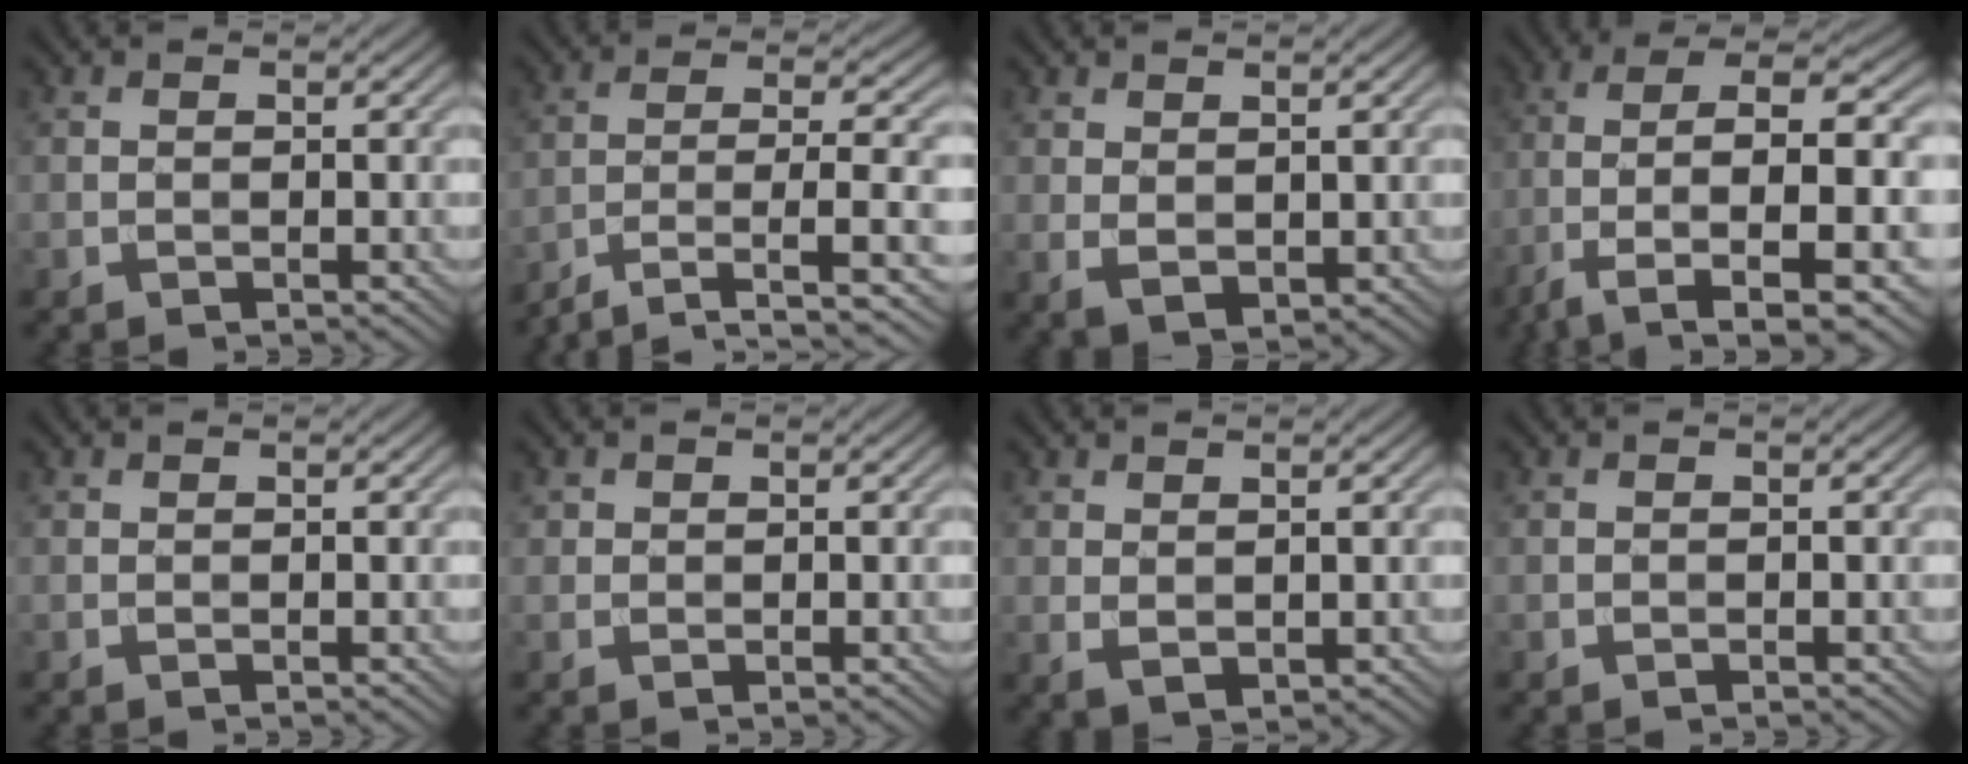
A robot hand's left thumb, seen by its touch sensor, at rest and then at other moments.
{"total": 7.3, "force": [-4.5, 1.8, 5.4], "torque": [-0.095, -0.001, -0.081]}
{"total": 2.4, "force": [0.9, 1.4, 1.7], "torque": [-0.039, -0.009, 0.024]}
{"total": 11.8, "force": [-3.2, 3.9, 10.6], "torque": [-0.198, 0.003, -0.055]}
{"total": 0.0}
{"total": 1.0, "force": [0.6, 0.8, 0.3], "torque": [-0.004, -0.002, 0.011]}
{"total": 1.8, "force": [0.8, 1.0, 1.3], "torque": [-0.029, -0.007, 0.021]}
{"total": 0.0}